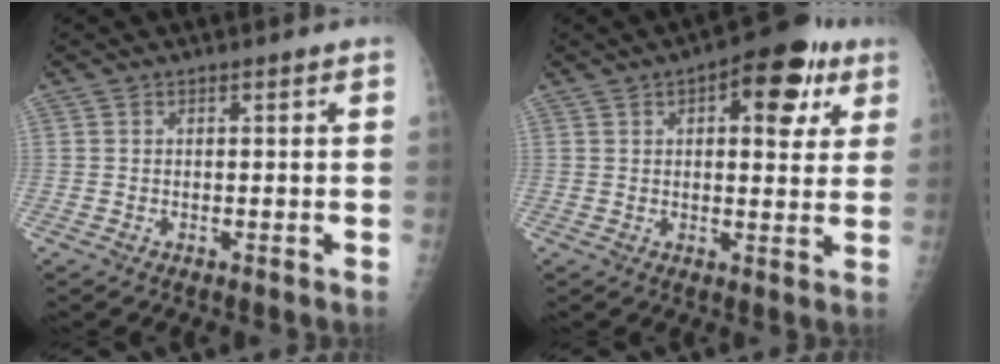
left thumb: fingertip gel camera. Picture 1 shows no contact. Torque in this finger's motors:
{"motor_torque": [-0.12, 0.36, -0.31, -0.21, 0.12]}